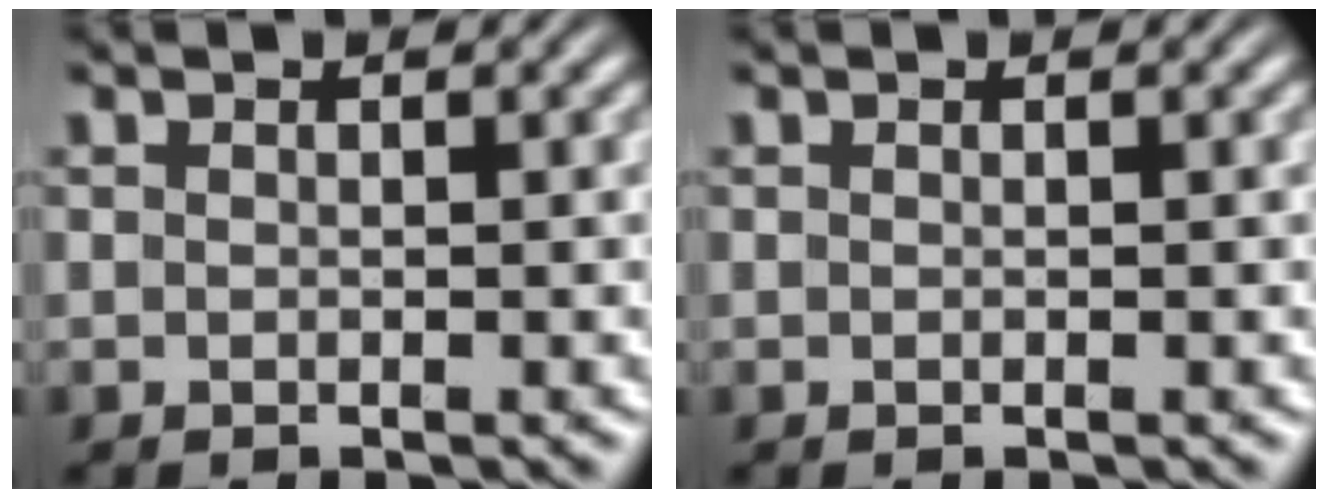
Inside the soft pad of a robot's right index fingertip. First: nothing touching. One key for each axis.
{"total": 0.0}